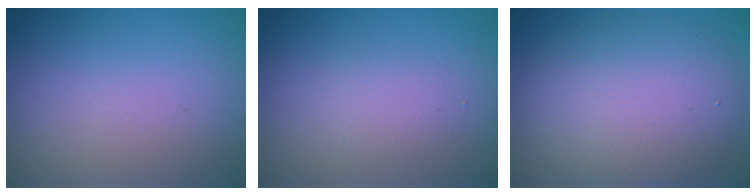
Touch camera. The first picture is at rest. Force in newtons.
{"total": 1.6, "press": 1.6, "slide": 0.1}
{"total": 7.8, "press": 7.8, "slide": 0.3}